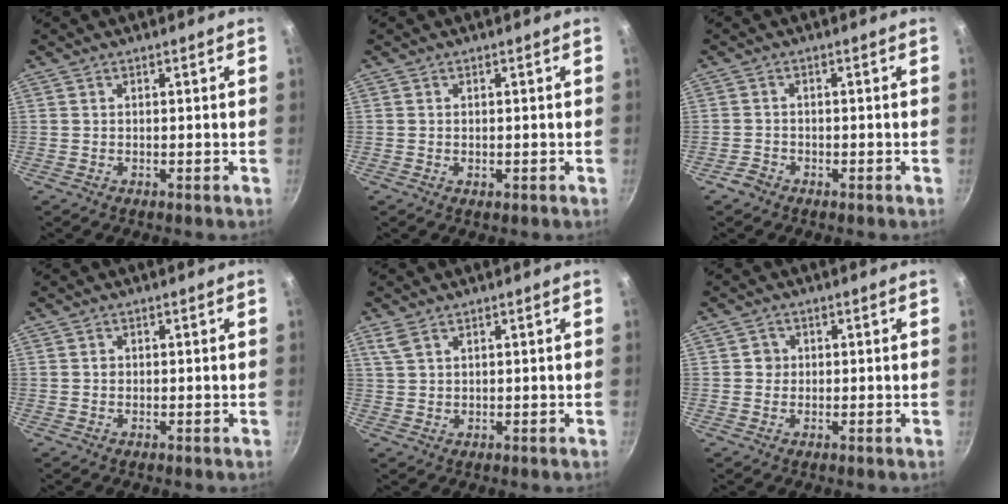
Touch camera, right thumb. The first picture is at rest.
{"total": 0.9, "force": [-0.2, 0.6, 0.7], "torque": [-0.011, 0.000, -0.003]}
{"total": 2.0, "force": [-1.4, 1.3, 0.4], "torque": [-0.005, 0.016, -0.026]}
{"total": 0.7, "force": [0.0, 0.6, 0.2], "torque": [-0.003, 0.004, 0.000]}
{"total": 3.0, "force": [1.8, 1.5, 1.8], "torque": [-0.036, -0.003, 0.042]}
{"total": 2.1, "force": [0.1, 2.0, 0.4], "torque": [0.004, 0.005, -0.001]}